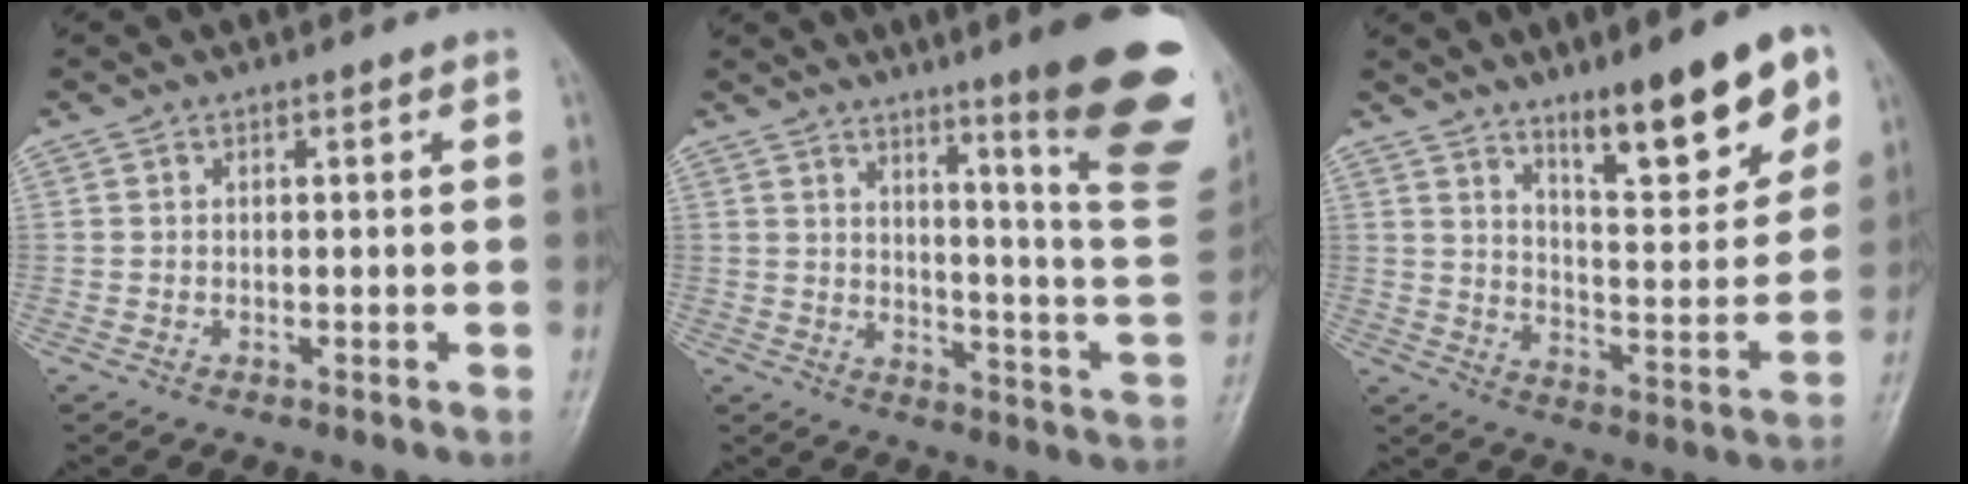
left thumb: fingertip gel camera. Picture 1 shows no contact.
{"total": 22.6, "force": [12.7, 2.5, 18.5], "torque": [-0.206, -0.076, 0.166]}
{"total": 16.3, "force": [10.2, 4.2, 12.0], "torque": [-0.144, -0.061, 0.166]}